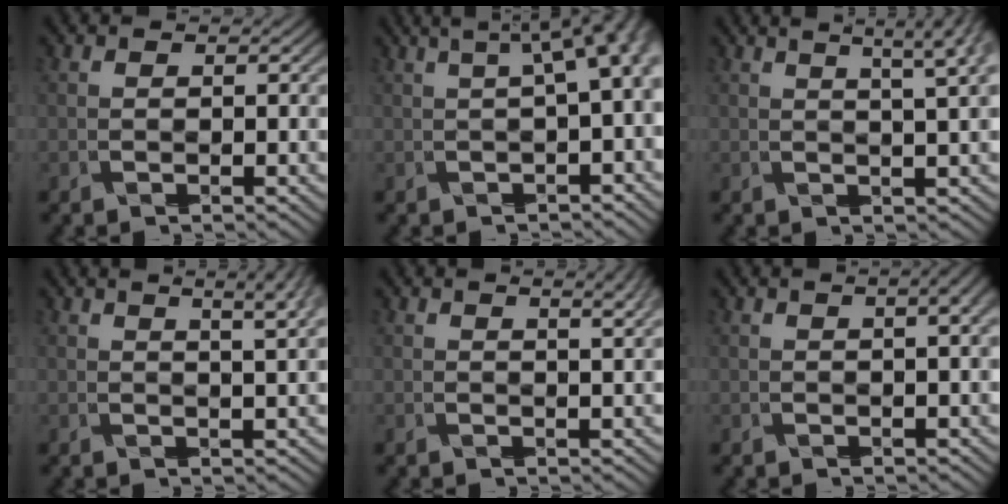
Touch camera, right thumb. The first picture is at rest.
{"total": 9.4, "force": [1.6, 3.5, 8.6], "torque": [-0.114, 0.016, 0.027]}
{"total": 5.4, "force": [3.0, 0.6, 4.5], "torque": [-0.053, 0.017, 0.036]}
{"total": 4.1, "force": [2.5, 0.4, 3.2], "torque": [-0.042, 0.009, 0.035]}
{"total": 2.1, "force": [1.1, 0.3, 1.8], "torque": [-0.029, -0.001, 0.026]}
{"total": 3.4, "force": [0.7, 1.2, 3.1], "torque": [-0.050, 0.001, 0.022]}